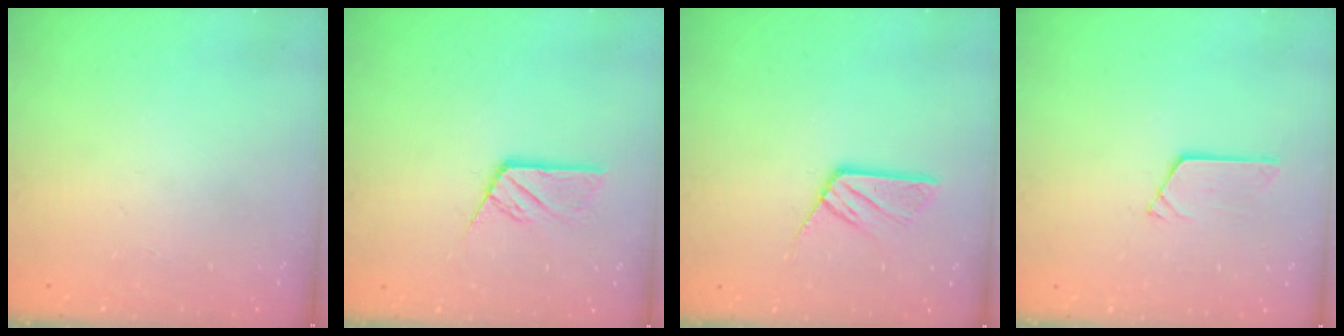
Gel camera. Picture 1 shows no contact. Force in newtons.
{"total": 7.9, "press": 7.9, "slide": 0.7}
{"total": 8.4, "press": 8.3, "slide": 0.5}
{"total": 2.4, "press": 2.4, "slide": 0.1}